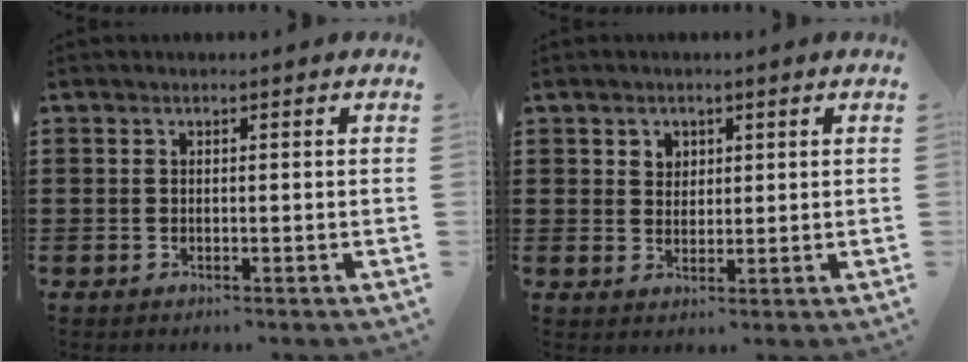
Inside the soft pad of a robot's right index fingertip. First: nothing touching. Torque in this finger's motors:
{"motor_torque": [0.01, 0.00, 0.03, 0.03]}